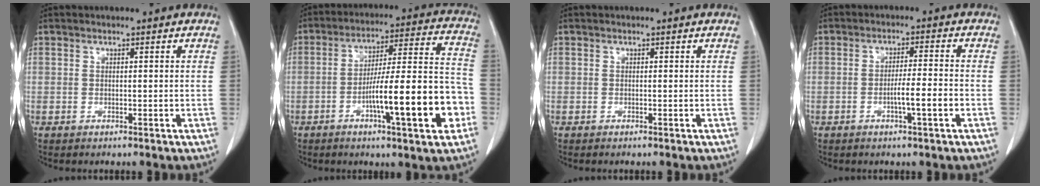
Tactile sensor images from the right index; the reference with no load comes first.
{"total": 17.3, "force": [-5.8, 1.8, 16.2], "torque": [-0.247, 0.013, -0.086]}
{"total": 0.0}
{"total": 4.8, "force": [-1.6, 0.0, 4.5], "torque": [-0.074, -0.002, -0.028]}